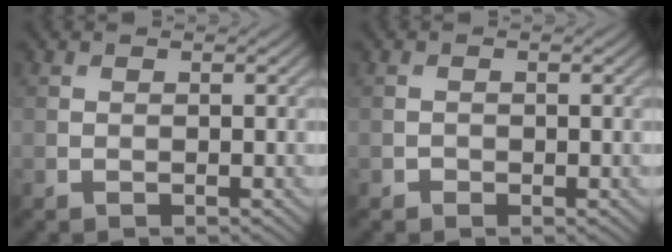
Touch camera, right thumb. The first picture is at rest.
{"total": 0.6, "force": [-0.4, 0.4, 0.0], "torque": [0.003, -0.004, -0.008]}